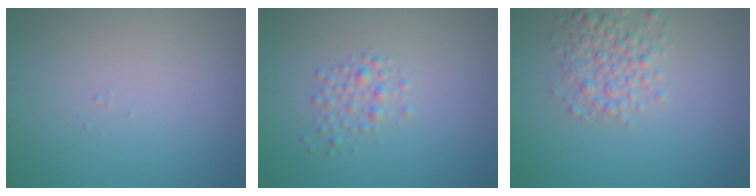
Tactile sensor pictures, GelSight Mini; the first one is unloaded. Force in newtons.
{"total": 1.8, "press": 1.8, "slide": 0.0}
{"total": 3.5, "press": 3.5, "slide": 0.1}